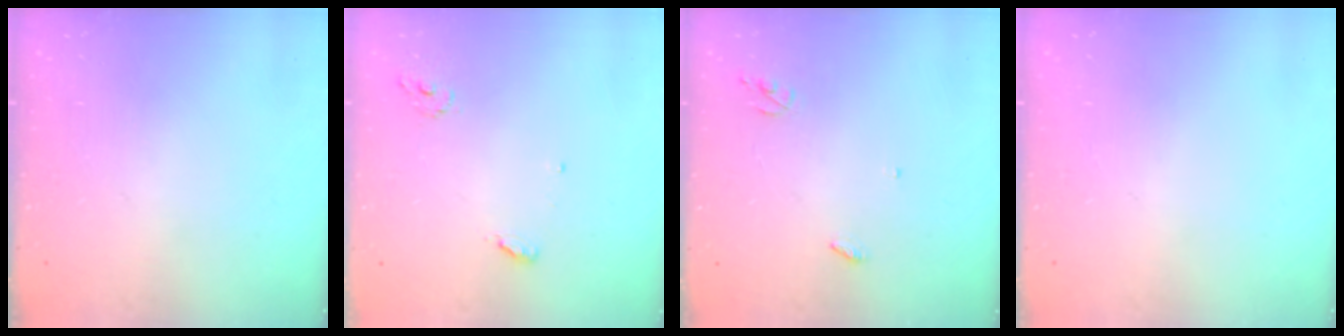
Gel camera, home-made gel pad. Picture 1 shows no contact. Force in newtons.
{"total": 5.1, "press": 5.1, "slide": 0.4}
{"total": 3.7, "press": 3.7, "slide": 0.2}
{"total": 0.0}